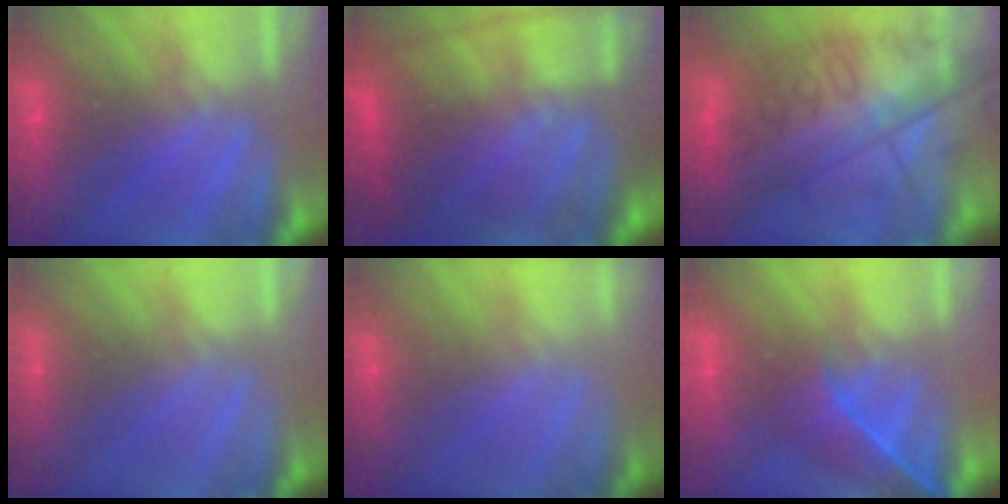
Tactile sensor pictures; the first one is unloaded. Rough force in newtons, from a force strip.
{"total": 7.7}
{"total": 7.4}
{"total": 2.8}
{"total": 1.7}
{"total": 3.8}